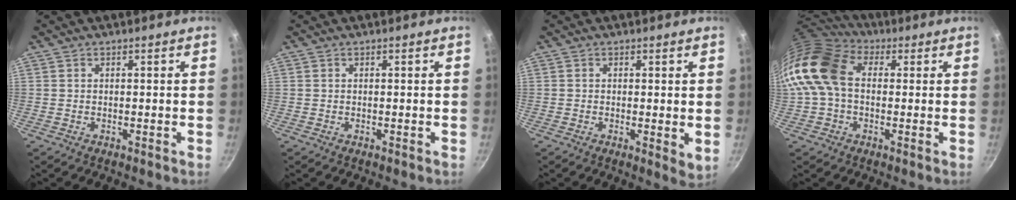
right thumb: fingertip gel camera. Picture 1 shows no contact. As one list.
[{"total": 0.0}, {"total": 3.1, "force": [0.3, 1.1, 2.9], "torque": [-0.038, -0.011, 0.003]}, {"total": 13.4, "force": [0.9, 9.7, 9.2], "torque": [-0.161, 0.028, -0.003]}]